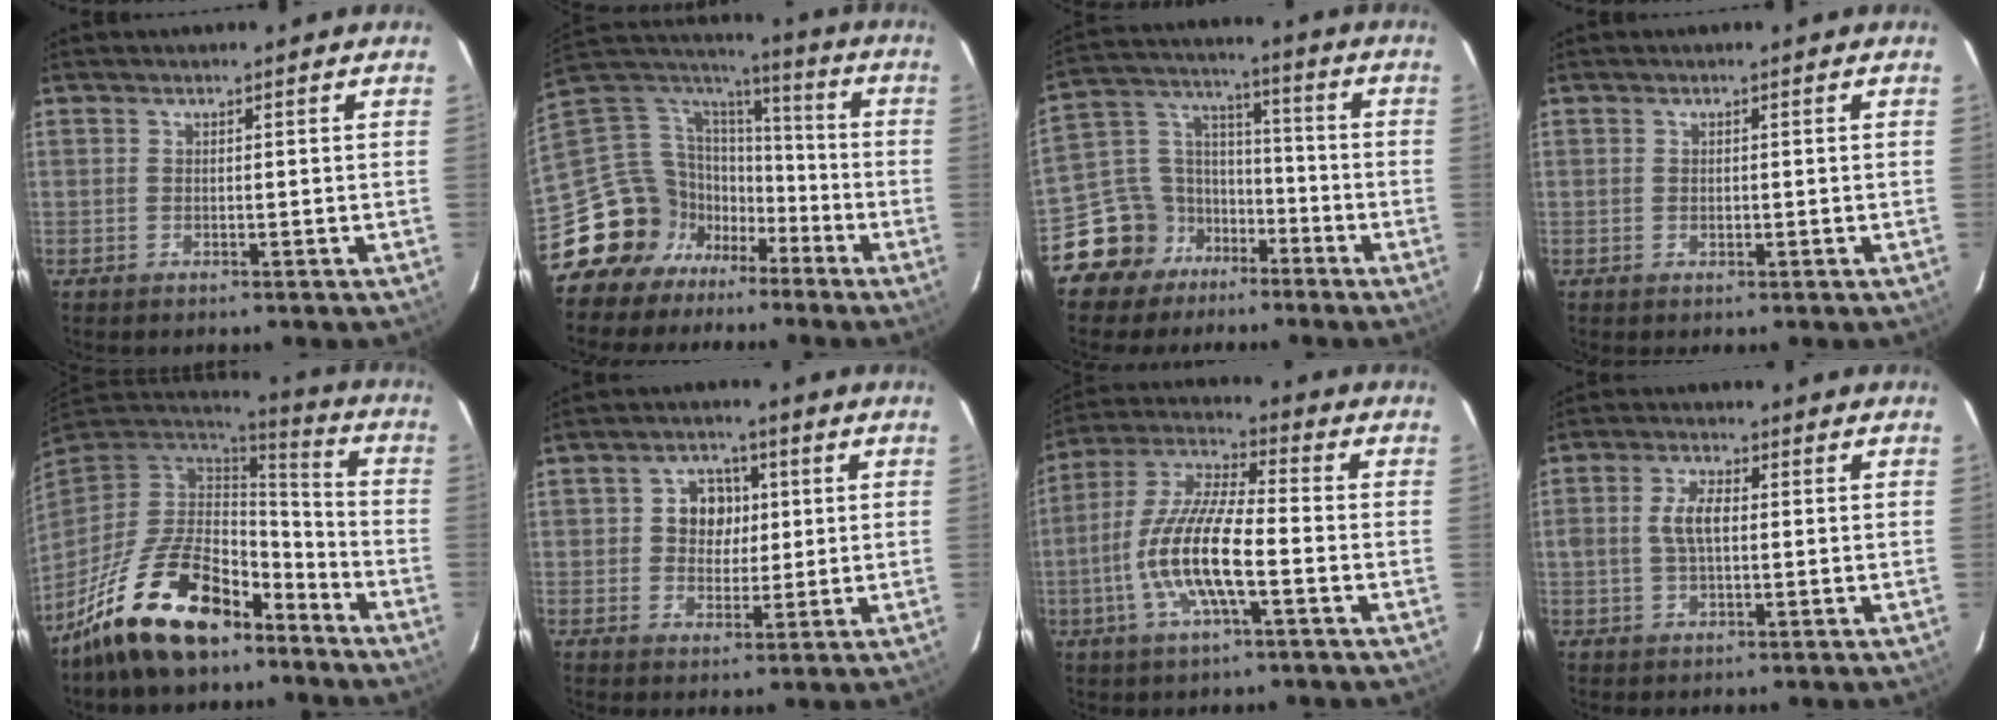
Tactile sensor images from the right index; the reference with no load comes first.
{"total": 16.5, "force": [-10.7, 12.1, 3.5], "torque": [-0.093, 0.049, -0.194]}
{"total": 12.3, "force": [-8.4, 8.7, 2.1], "torque": [-0.063, 0.062, -0.144]}
{"total": 0.8, "force": [0.0, 0.7, 0.4], "torque": [-0.007, 0.000, 0.000]}
{"total": 20.3, "force": [-13.1, 9.8, 12.0], "torque": [-0.241, 0.003, -0.212]}
{"total": 6.4, "force": [0.9, 5.6, 3.0], "torque": [-0.051, 0.016, 0.016]}
{"total": 14.2, "force": [-4.0, 3.4, 13.2], "torque": [-0.271, -0.004, -0.081]}
{"total": 5.1, "force": [0.3, 2.5, 4.5], "torque": [-0.087, 0.008, 0.008]}